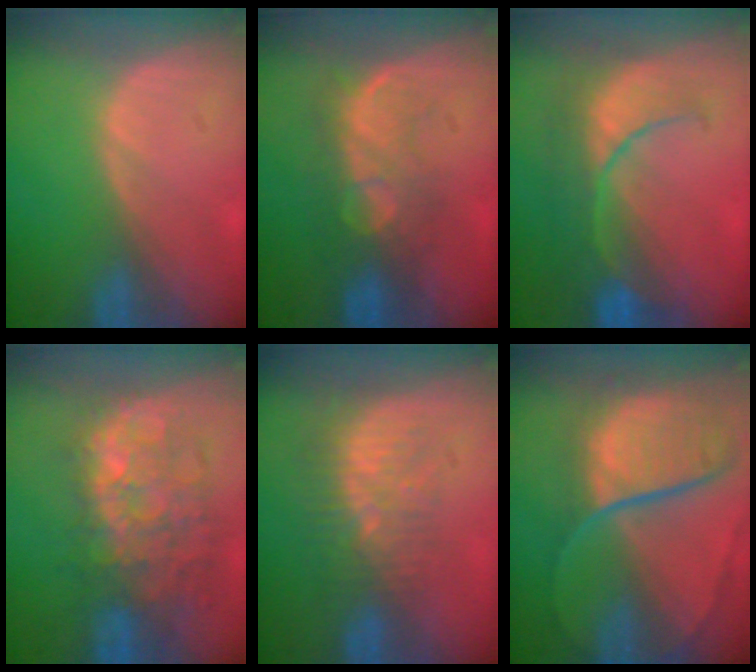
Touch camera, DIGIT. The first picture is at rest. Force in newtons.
{"total": 7.7, "press": 7.4, "slide": 2.0}
{"total": 8.3, "press": 8.3, "slide": 0.7}
{"total": 10.7, "press": 10.1, "slide": 3.6}
{"total": 8.4, "press": 7.2, "slide": 4.2}
{"total": 11.0, "press": 9.2, "slide": 6.1}